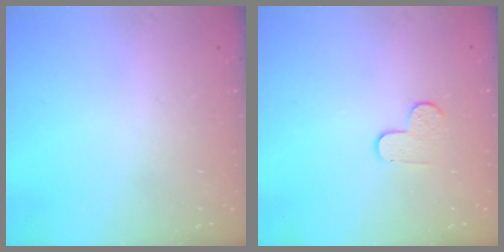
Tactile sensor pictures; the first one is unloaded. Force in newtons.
{"total": 4.6, "press": 4.5, "slide": 0.5}